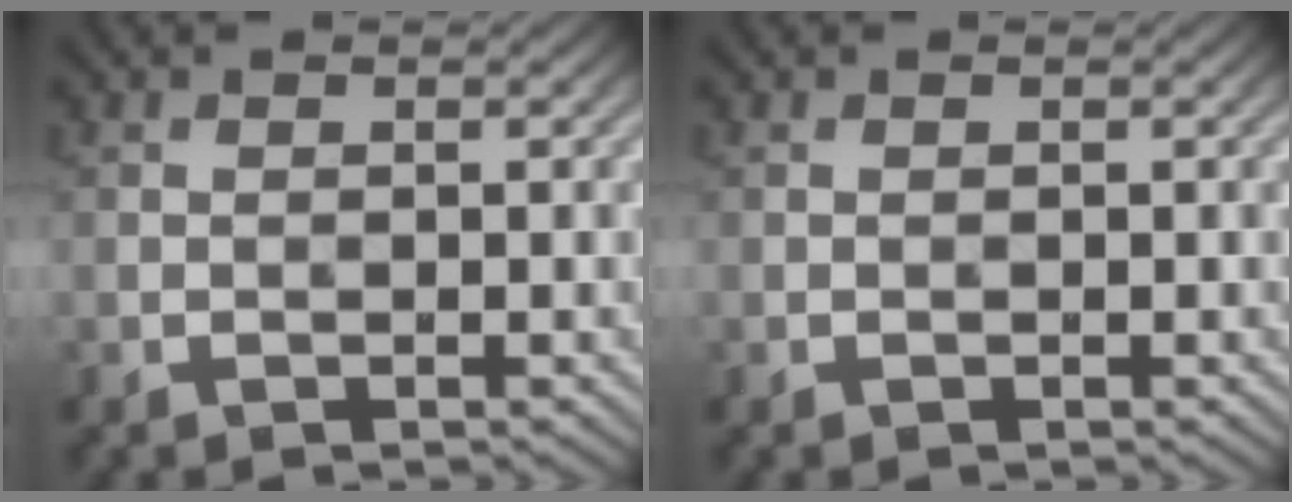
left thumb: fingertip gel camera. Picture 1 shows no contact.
{"total": 0.0}